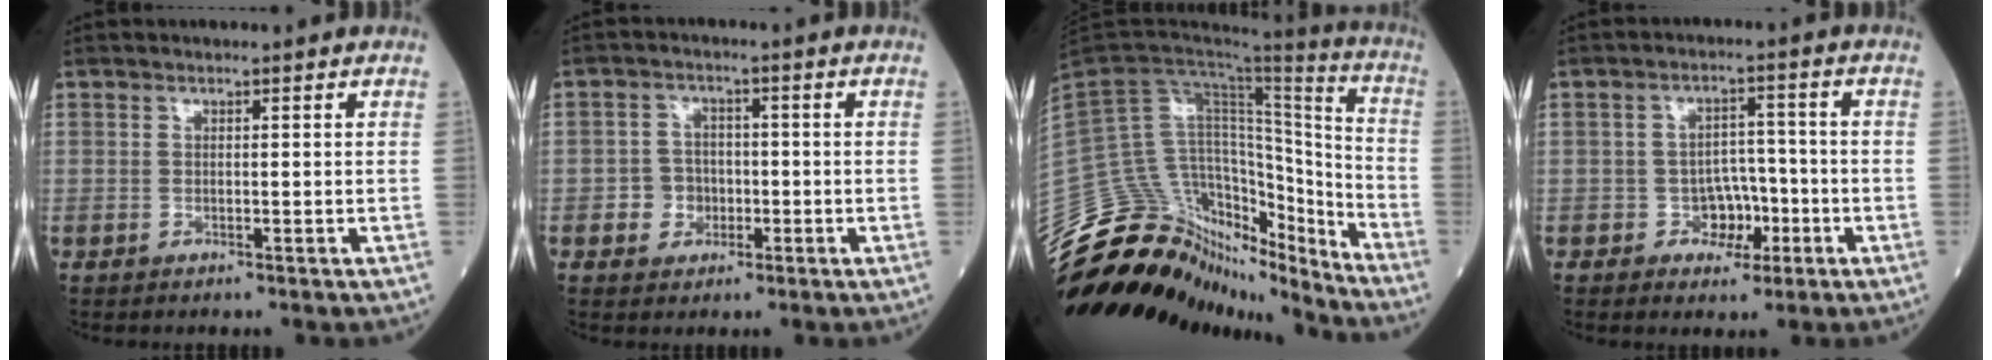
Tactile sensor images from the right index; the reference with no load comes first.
{"total": 3.9, "force": [-1.2, 3.5, 1.2], "torque": [-0.016, 0.011, -0.019]}
{"total": 26.6, "force": [-23.0, 9.4, 9.5], "torque": [-0.213, 0.051, -0.363]}
{"total": 4.6, "force": [-2.0, 3.6, 2.1], "torque": [-0.020, 0.014, -0.029]}